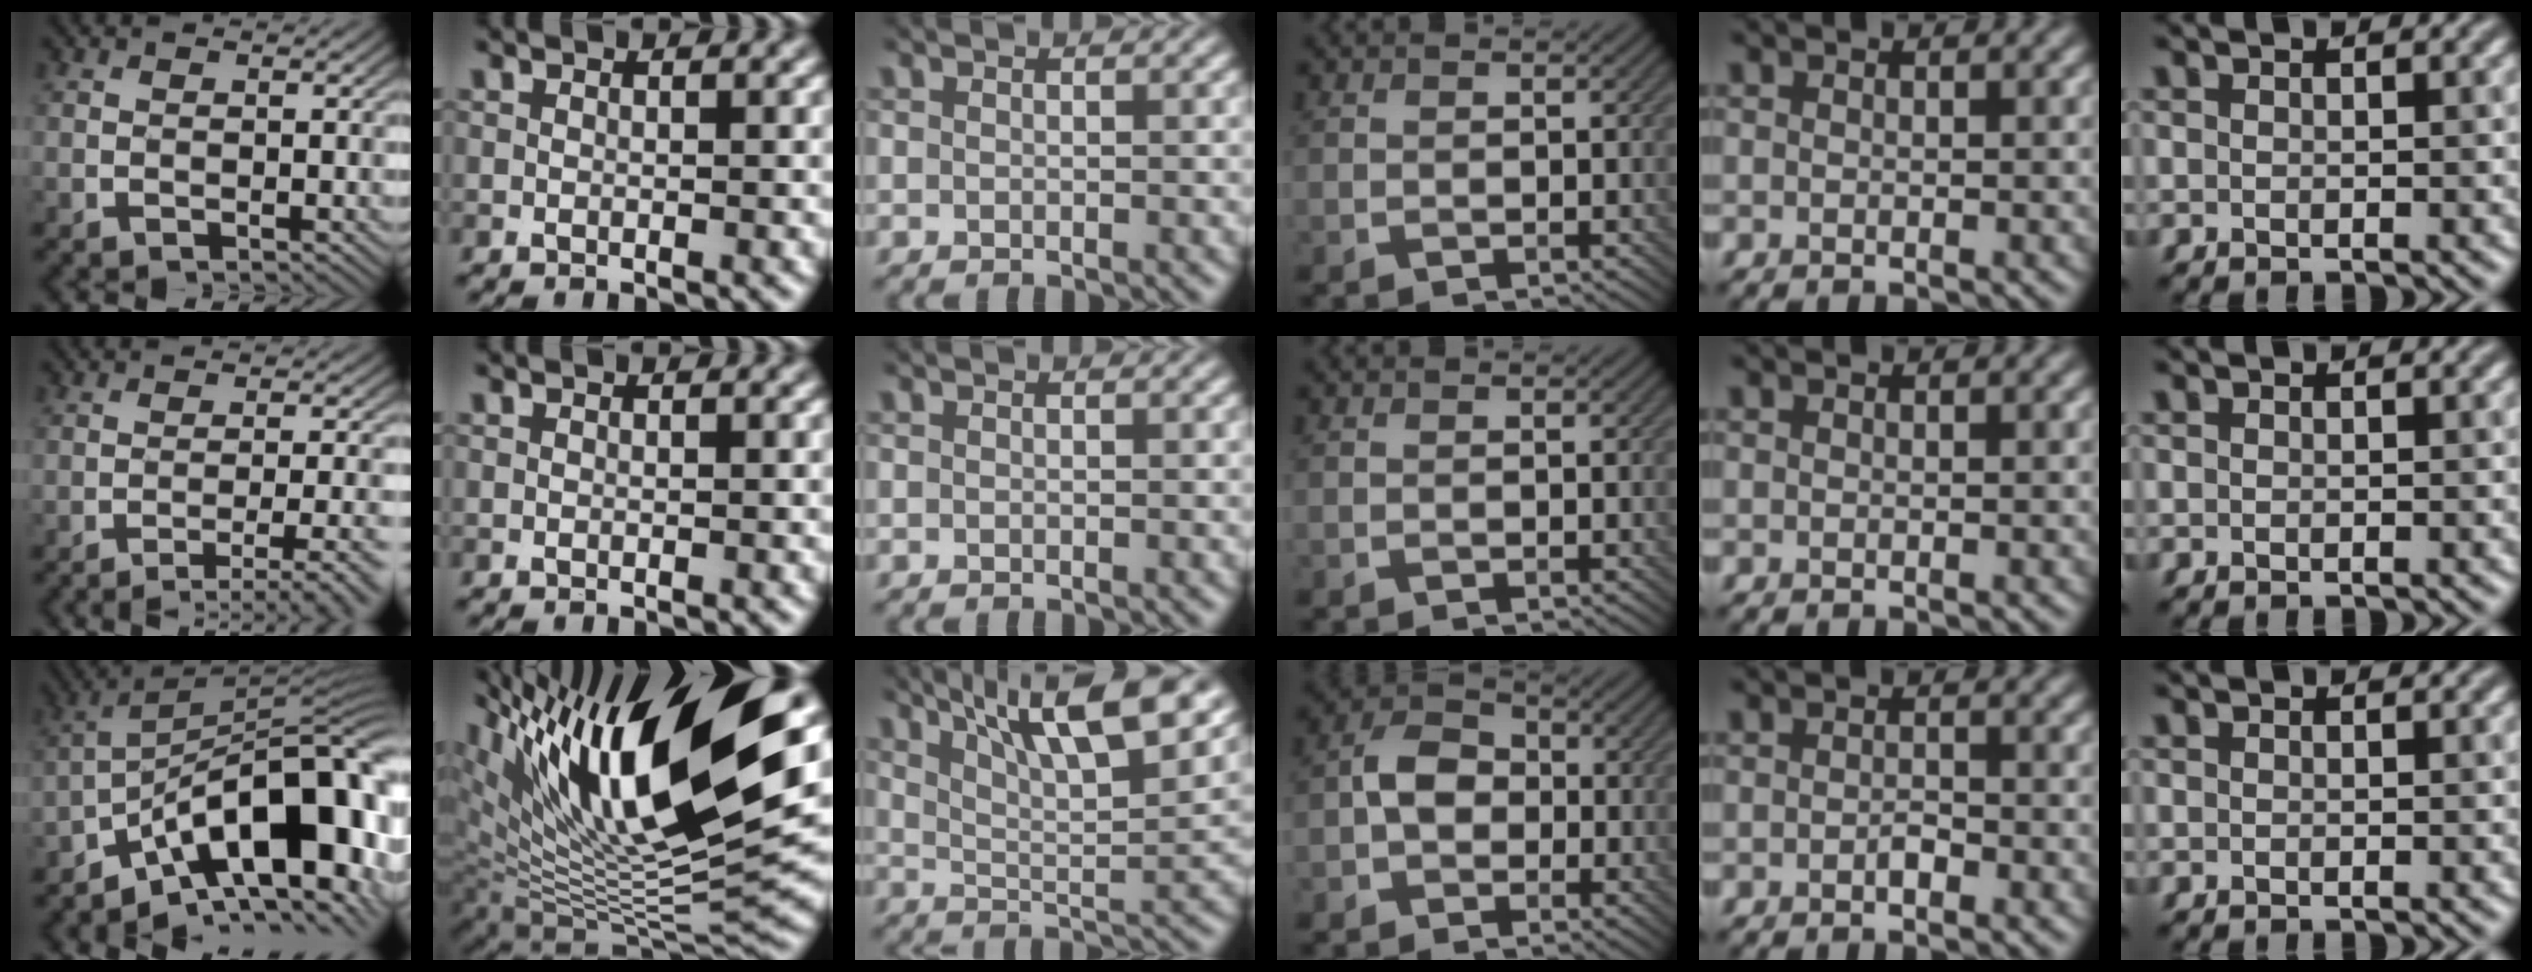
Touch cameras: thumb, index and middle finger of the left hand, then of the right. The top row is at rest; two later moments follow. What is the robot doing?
{"motion": "screw", "object": "bottle cap"}